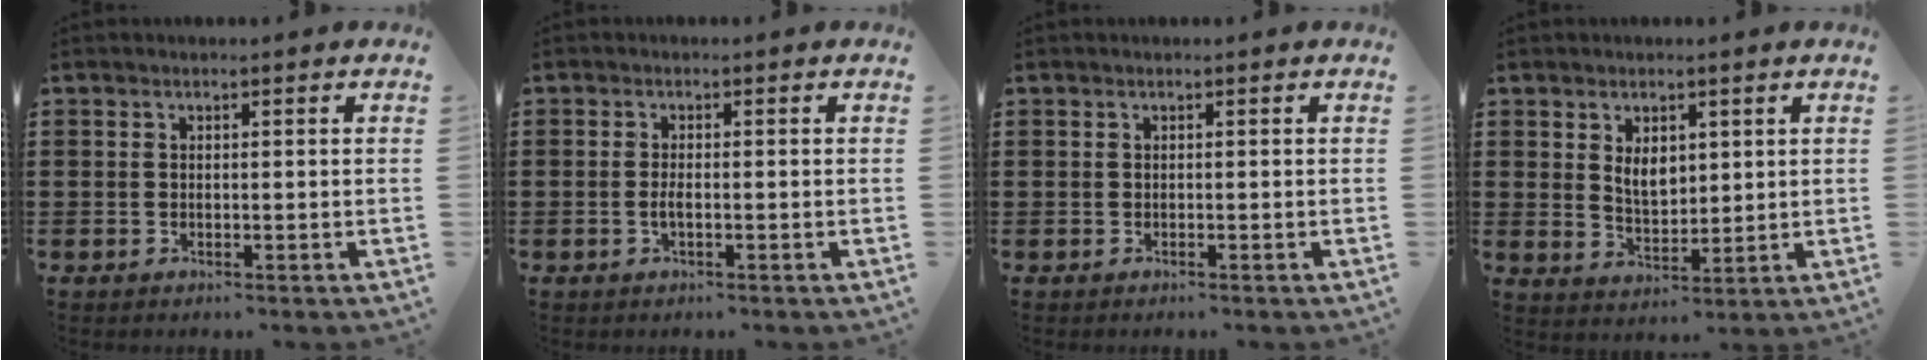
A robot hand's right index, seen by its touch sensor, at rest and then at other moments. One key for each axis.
{"total": 1.4, "fx": -0.4, "fy": 0.3, "fz": 1.3, "tx": -0.024, "ty": 0.001, "tz": -0.009}
{"total": 0.0}
{"total": 4.2, "fx": 1.5, "fy": 2.6, "fz": 2.8, "tx": -0.047, "ty": 0.003, "tz": 0.024}